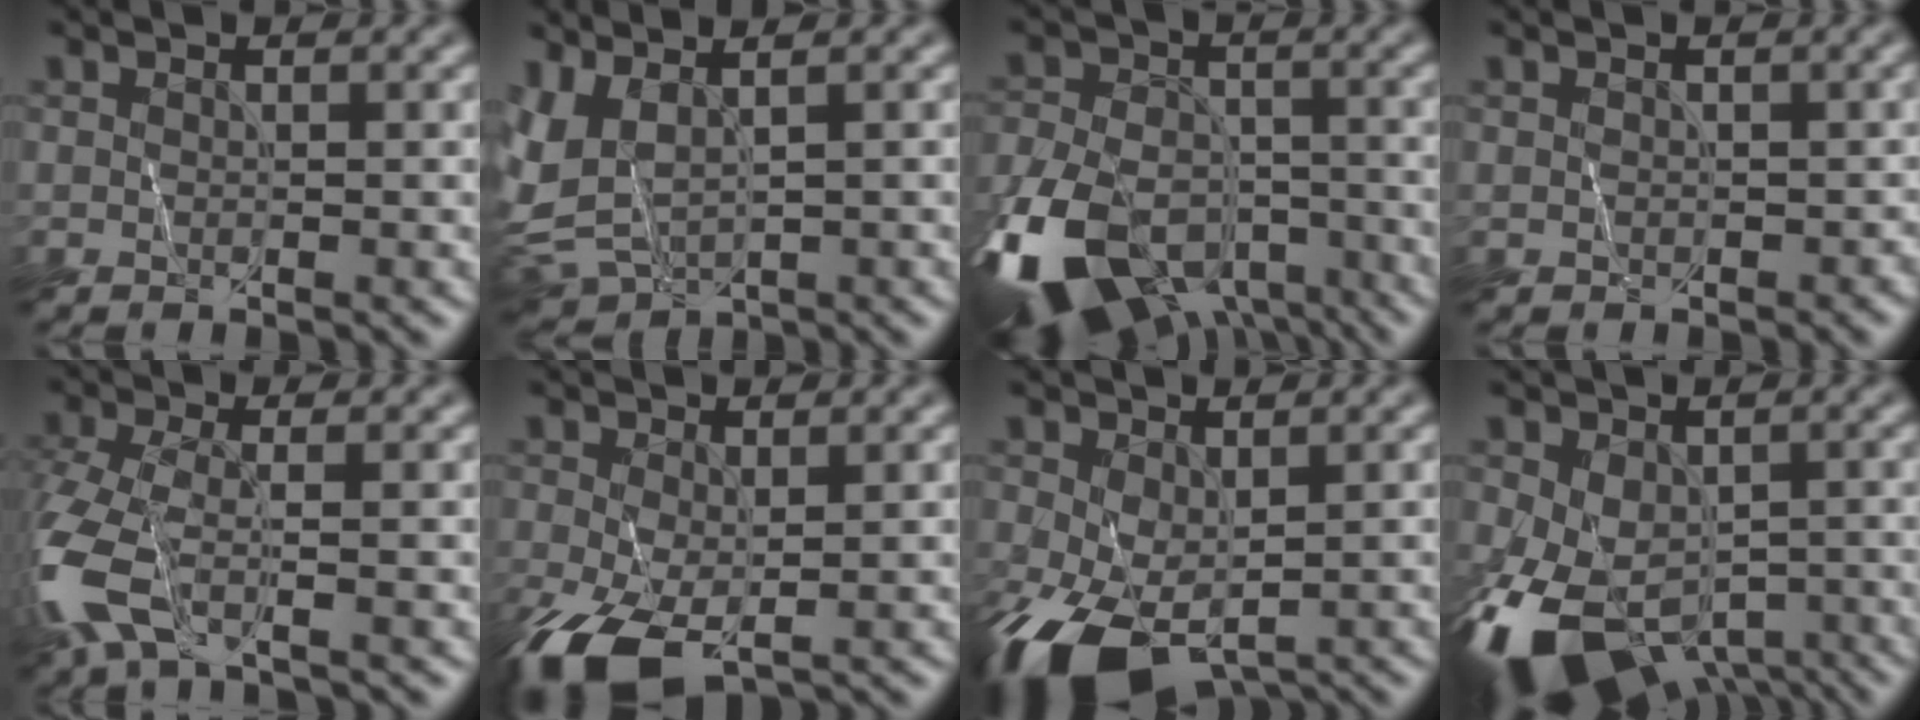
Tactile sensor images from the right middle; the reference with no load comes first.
{"total": 4.4, "force": [0.8, 2.1, 3.8], "torque": [-0.105, -0.004, 0.026]}
{"total": 14.5, "force": [-8.4, 8.5, 8.2], "torque": [-0.167, -0.035, -0.133]}
{"total": 0.7, "force": [-0.2, 0.7, 0.0], "torque": [0.002, -0.004, 0.004]}
{"total": 6.3, "force": [-2.8, 2.6, 5.1], "torque": [-0.147, -0.017, -0.059]}
{"total": 6.5, "force": [-2.5, 3.6, 4.8], "torque": [-0.132, -0.026, -0.036]}
{"total": 8.3, "force": [-3.2, 4.9, 5.9], "torque": [-0.152, -0.030, -0.039]}
{"total": 11.4, "force": [-5.4, 6.7, 7.4], "torque": [-0.147, -0.031, -0.070]}